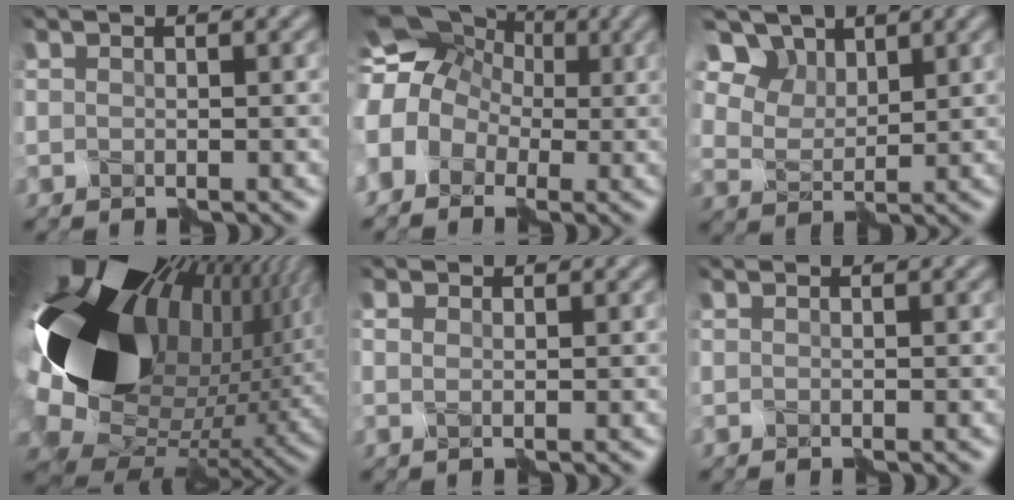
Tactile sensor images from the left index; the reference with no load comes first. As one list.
[{"total": 7.8, "force": [-0.5, 6.6, 4.2], "torque": [-0.082, 0.015, -0.034]}, {"total": 11.4, "force": [8.0, 6.5, 5.0], "torque": [-0.147, 0.017, 0.151]}, {"total": 19.2, "force": [3.5, 12.1, 14.4], "torque": [-0.290, -0.037, 0.089]}, {"total": 0.7, "force": [0.5, 0.2, 0.3], "torque": [-0.012, 0.002, 0.008]}, {"total": 0.0}]